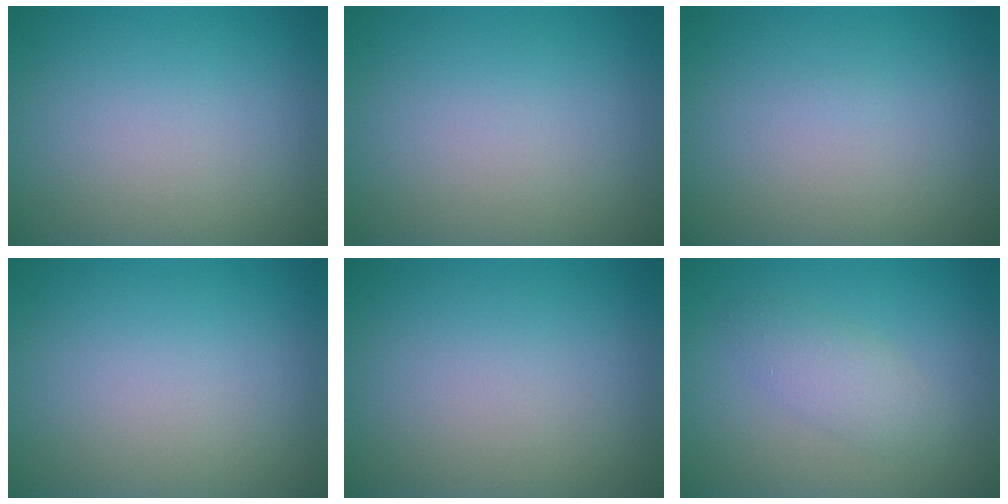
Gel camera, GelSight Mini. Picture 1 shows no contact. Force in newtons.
{"total": 0.0}
{"total": 0.0}
{"total": 0.0}
{"total": 0.0}
{"total": 2.4, "press": 2.4, "slide": 0.0}